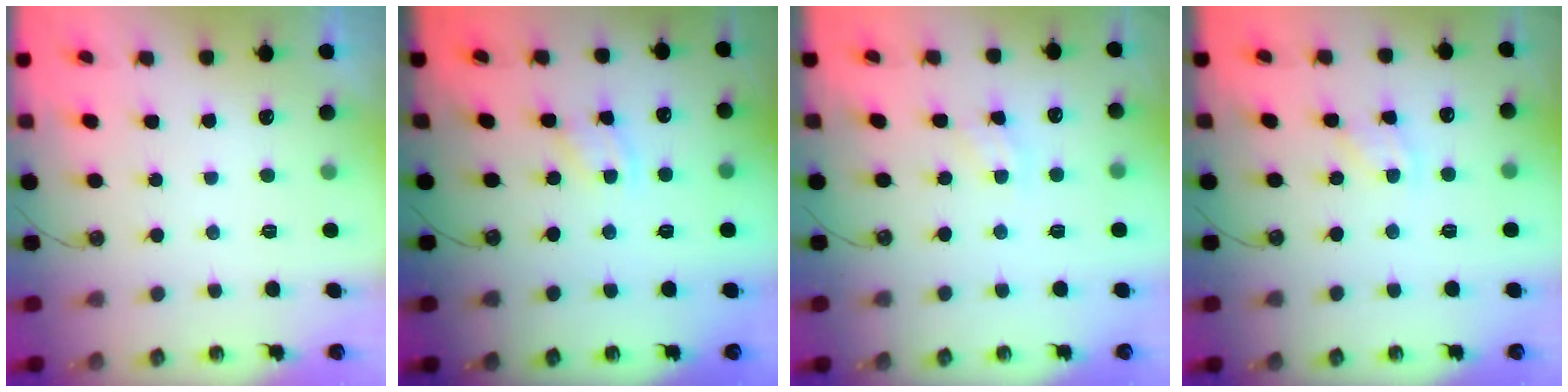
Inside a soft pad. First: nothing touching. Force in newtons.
{"total": 3.9, "press": 3.8, "slide": 0.5}
{"total": 3.1, "press": 3.1, "slide": 0.5}
{"total": 2.7, "press": 2.6, "slide": 0.4}